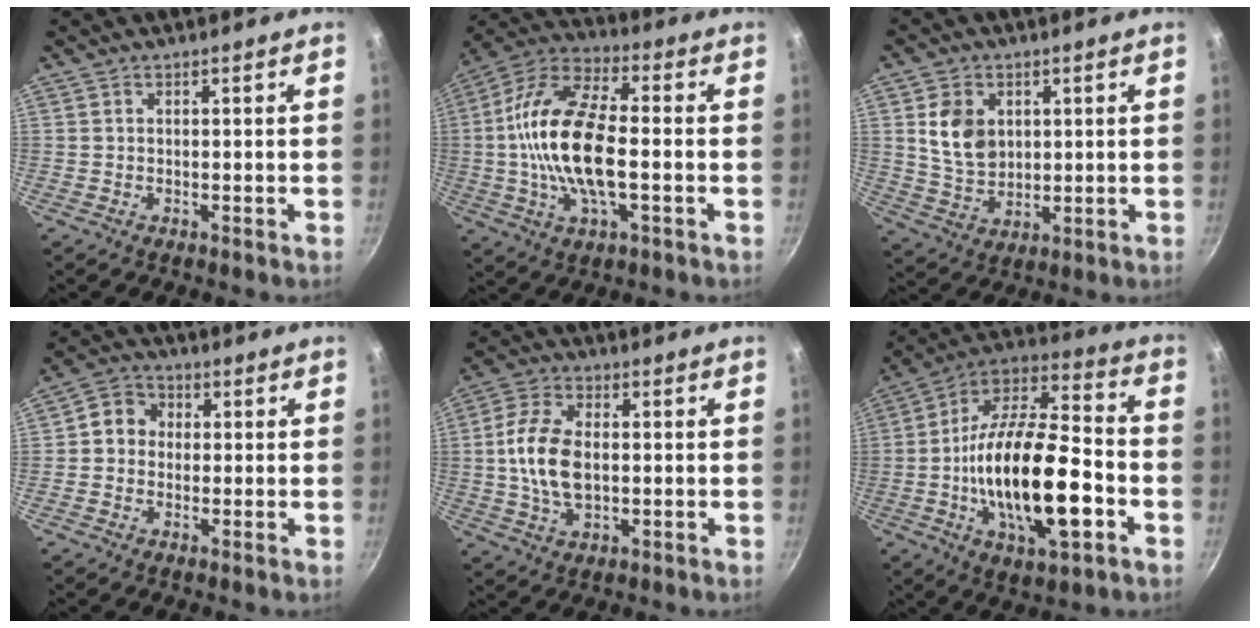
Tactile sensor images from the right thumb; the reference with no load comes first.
{"total": 18.6, "force": [-1.4, 8.3, 16.5], "torque": [-0.311, 0.030, -0.044]}
{"total": 9.1, "force": [2.1, 7.0, 5.5], "torque": [-0.080, -0.018, 0.046]}
{"total": 5.9, "force": [0.2, 5.2, 2.7], "torque": [-0.020, 0.013, -0.014]}
{"total": 11.0, "force": [0.0, 6.7, 8.7], "torque": [-0.164, 0.012, -0.005]}
{"total": 25.0, "force": [-5.7, 10.6, 22.0], "torque": [-0.374, 0.034, -0.103]}